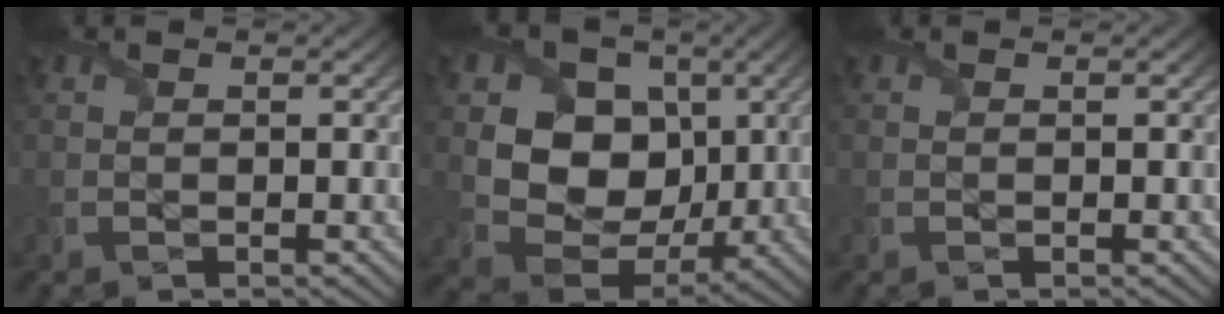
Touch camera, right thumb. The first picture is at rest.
{"total": 11.5, "force": [2.2, 9.5, 6.2], "torque": [-0.139, -0.005, 0.031]}
{"total": 0.0}